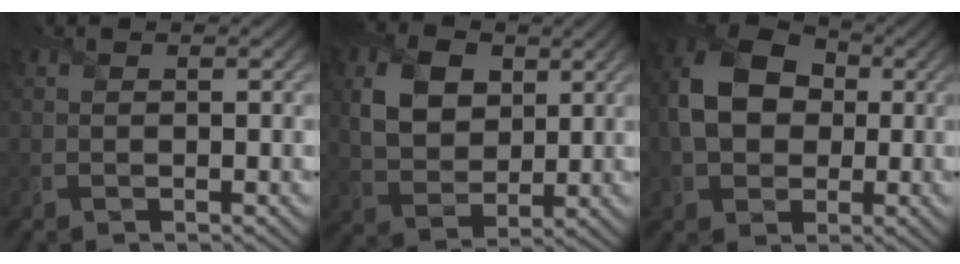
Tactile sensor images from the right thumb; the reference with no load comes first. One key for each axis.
{"total": 8.1, "fx": 2.7, "fy": 5.7, "fz": 5.1, "tx": -0.123, "ty": 0.001, "tz": 0.044}
{"total": 9.6, "fx": 0.5, "fy": 7.3, "fz": 6.3, "tx": -0.136, "ty": 0.011, "tz": -0.001}